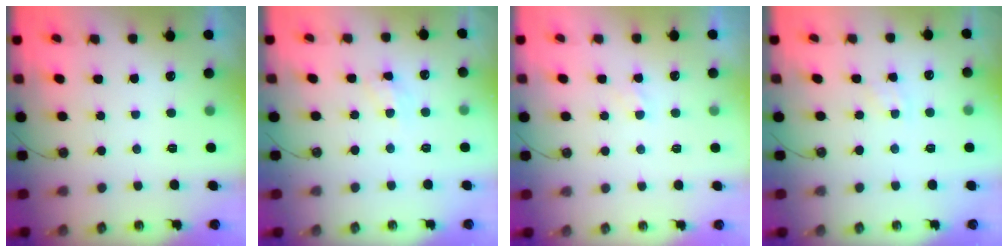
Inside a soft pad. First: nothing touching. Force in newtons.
{"total": 5.2, "press": 5.2, "slide": 0.4}
{"total": 2.7, "press": 2.6, "slide": 0.4}
{"total": 3.0, "press": 2.9, "slide": 0.4}